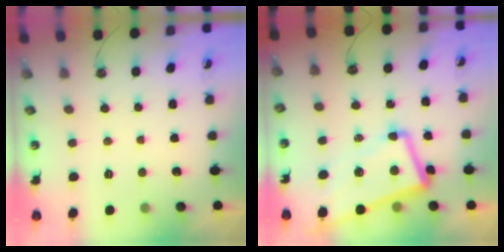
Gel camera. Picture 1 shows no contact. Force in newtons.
{"total": 6.5, "press": 6.2, "slide": 2.0}